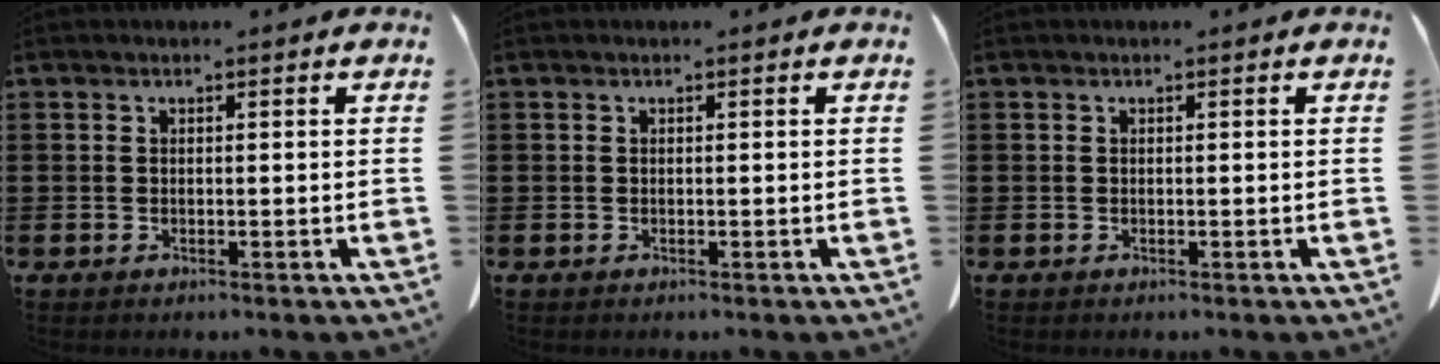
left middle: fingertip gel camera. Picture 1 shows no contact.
{"total": 0.0}
{"total": 0.0}